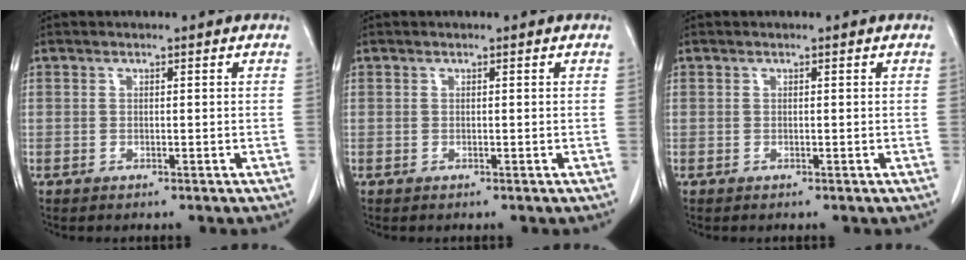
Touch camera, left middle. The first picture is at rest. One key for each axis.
{"total": 0.0}
{"total": 0.0}